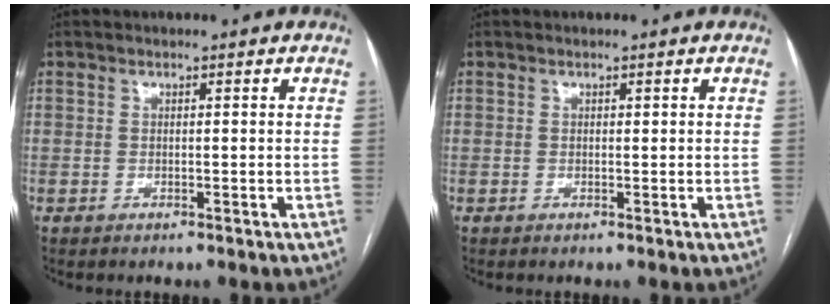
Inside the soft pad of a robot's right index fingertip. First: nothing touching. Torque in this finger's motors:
{"motor_torque": [0.13, 0.05, 0.08, 0.01]}